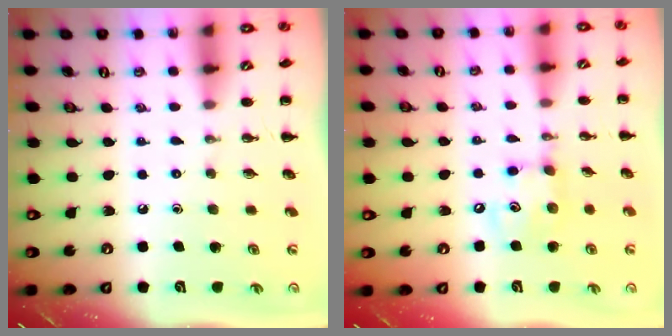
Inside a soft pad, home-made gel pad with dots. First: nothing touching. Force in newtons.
{"total": 8.1, "press": 8.0, "slide": 1.2}